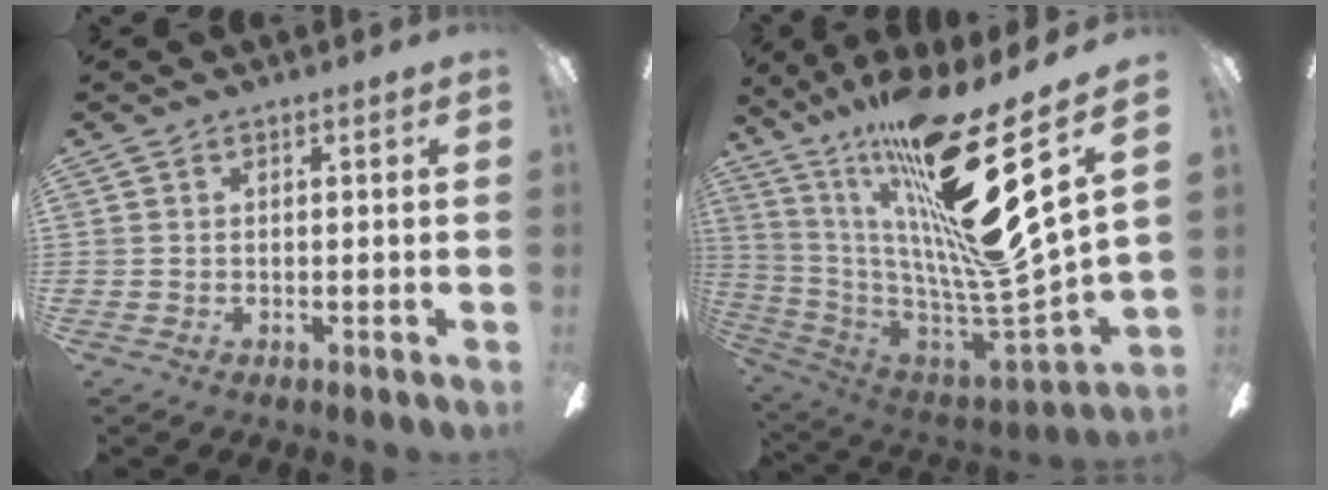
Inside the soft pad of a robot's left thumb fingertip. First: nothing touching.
{"total": 28.4, "force": [16.1, 4.3, 23.0], "torque": [-0.385, -0.123, 0.259]}